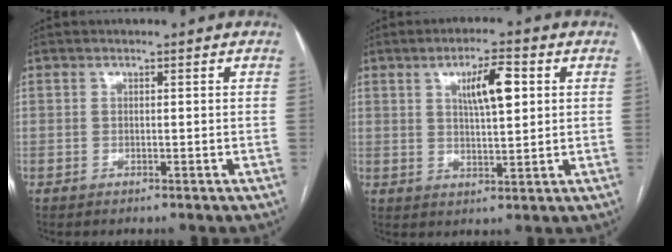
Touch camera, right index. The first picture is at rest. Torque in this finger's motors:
{"motor_torque": [0.42, 0.29, 0.16, 0.08]}